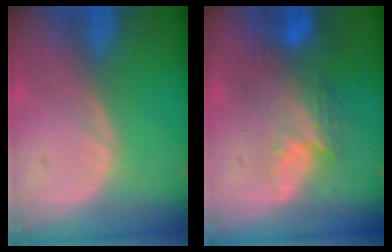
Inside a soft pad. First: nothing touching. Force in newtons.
{"total": 9.6, "press": 8.1, "slide": 5.1}